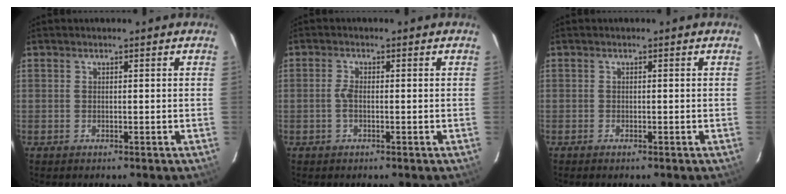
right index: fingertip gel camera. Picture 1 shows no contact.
{"total": 1.9, "force": [-0.5, 0.6, 1.7], "torque": [-0.038, 0.003, -0.011]}
{"total": 0.7, "force": [-0.6, 0.2, 0.3], "torque": [-0.008, -0.001, -0.011]}